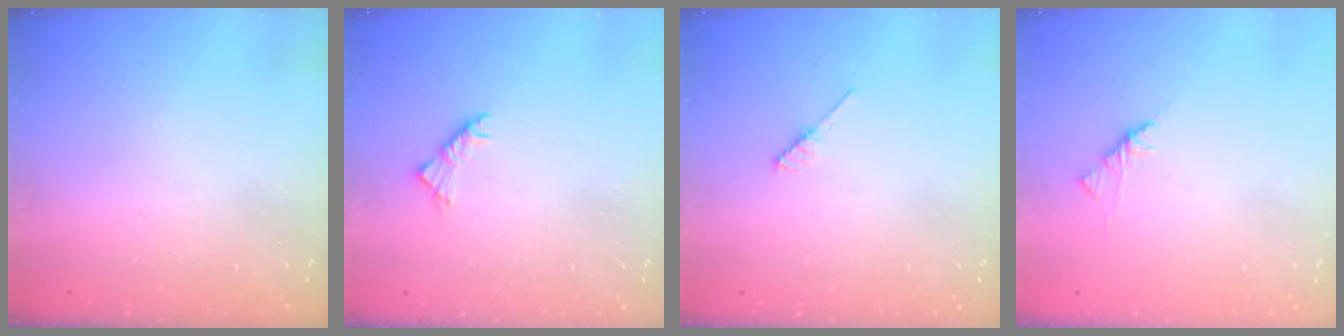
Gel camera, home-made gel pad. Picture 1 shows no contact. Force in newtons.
{"total": 4.1, "press": 3.9, "slide": 1.1}
{"total": 3.7, "press": 3.7, "slide": 0.3}
{"total": 1.9, "press": 1.7, "slide": 0.6}